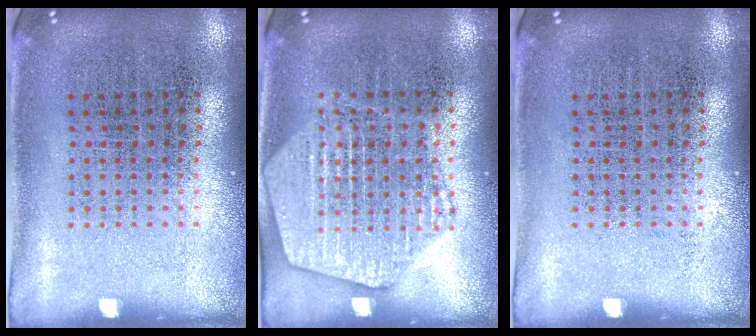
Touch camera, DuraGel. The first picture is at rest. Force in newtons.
{"total": 1.6, "press": 1.6, "slide": 0.2}
{"total": 0.0}